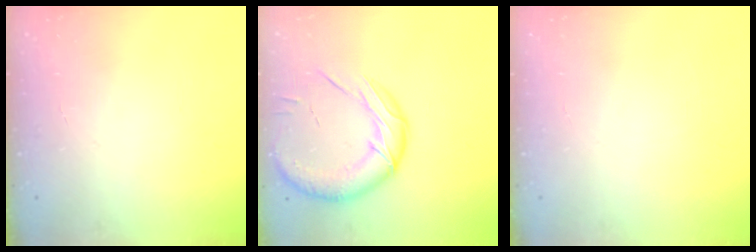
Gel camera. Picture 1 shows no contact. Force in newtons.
{"total": 18.4, "press": 18.2, "slide": 2.8}
{"total": 0.0}